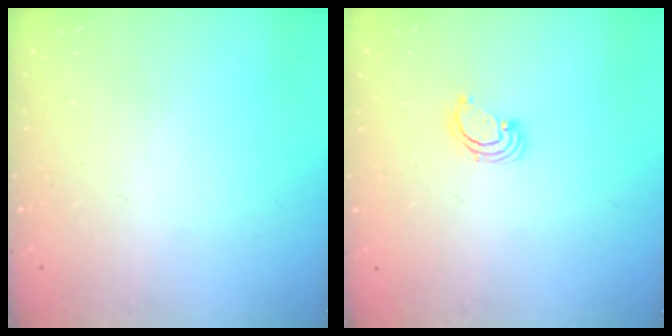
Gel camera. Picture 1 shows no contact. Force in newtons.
{"total": 3.3, "press": 3.3, "slide": 0.3}